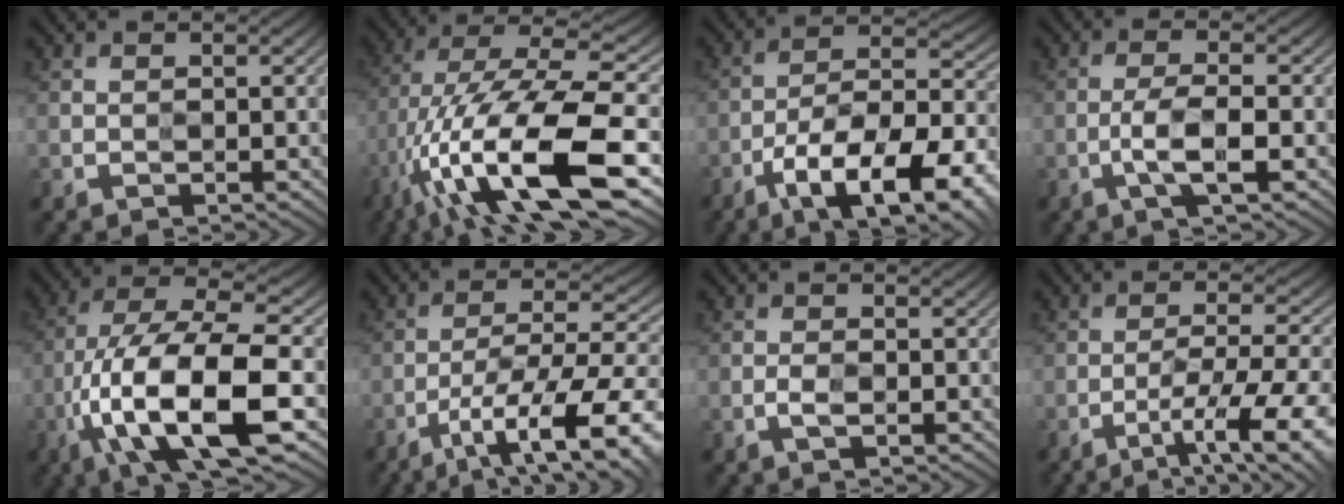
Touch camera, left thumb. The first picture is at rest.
{"total": 17.5, "force": [-6.9, 6.4, 14.7], "torque": [-0.286, -0.001, -0.127]}
{"total": 15.8, "force": [-8.5, 6.4, 11.7], "torque": [-0.183, -0.012, -0.139]}
{"total": 3.9, "force": [-1.8, 0.9, 3.3], "torque": [-0.067, 0.002, -0.036]}
{"total": 15.3, "force": [-5.9, 5.3, 13.1], "torque": [-0.255, -0.007, -0.104]}
{"total": 12.4, "force": [-6.5, 3.6, 9.9], "torque": [-0.170, -0.004, -0.104]}
{"total": 1.6, "force": [-0.9, 0.7, 1.0], "torque": [-0.020, -0.006, -0.016]}
{"total": 9.9, "force": [-5.3, 1.9, 8.1], "torque": [-0.129, -0.003, -0.076]}